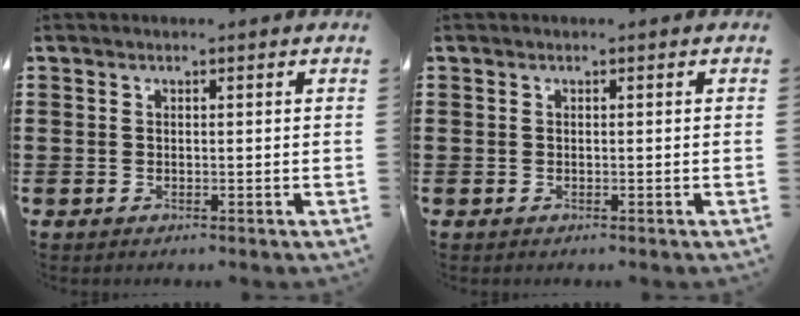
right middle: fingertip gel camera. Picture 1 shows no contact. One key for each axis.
{"total": 0.0}